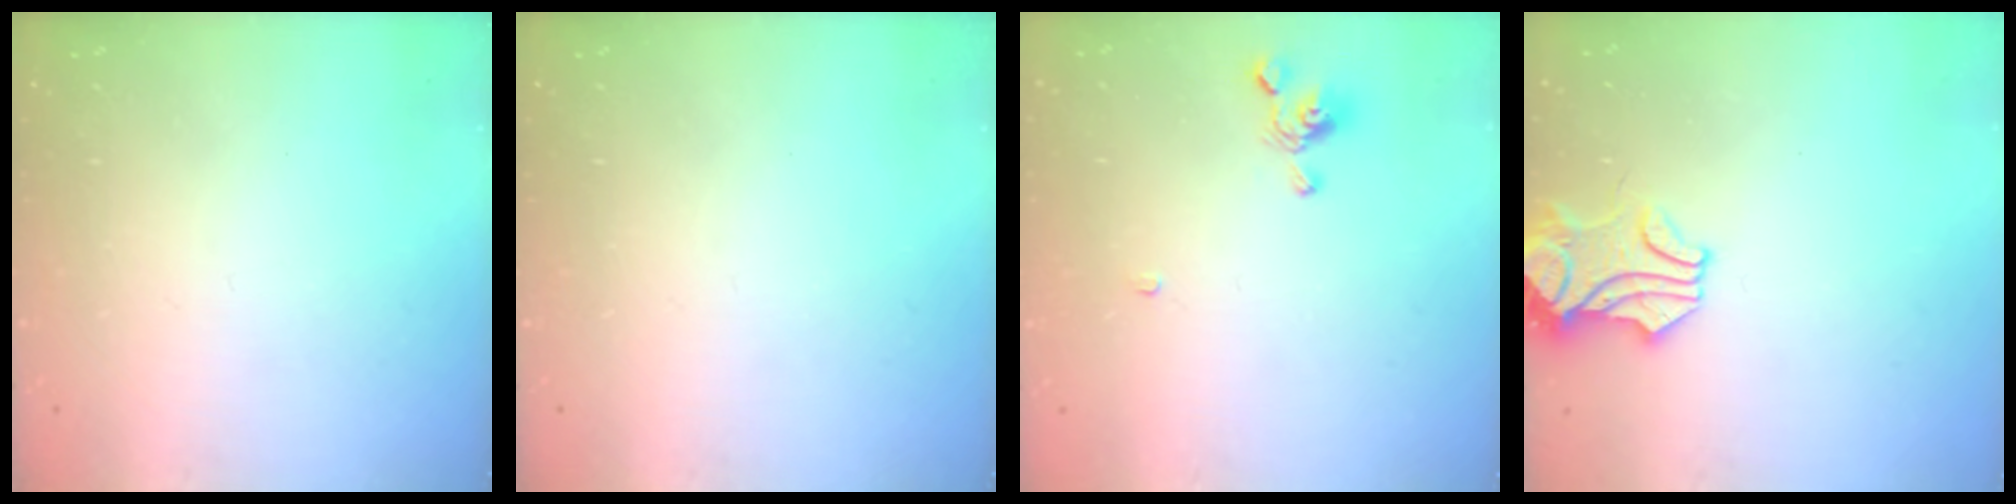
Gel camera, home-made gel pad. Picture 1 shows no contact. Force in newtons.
{"total": 0.0}
{"total": 2.9, "press": 2.8, "slide": 0.5}
{"total": 1.8, "press": 1.7, "slide": 0.5}